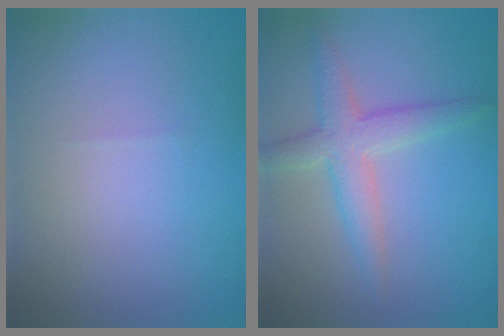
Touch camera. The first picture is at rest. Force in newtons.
{"total": 3.6, "press": 3.6, "slide": 0.3}